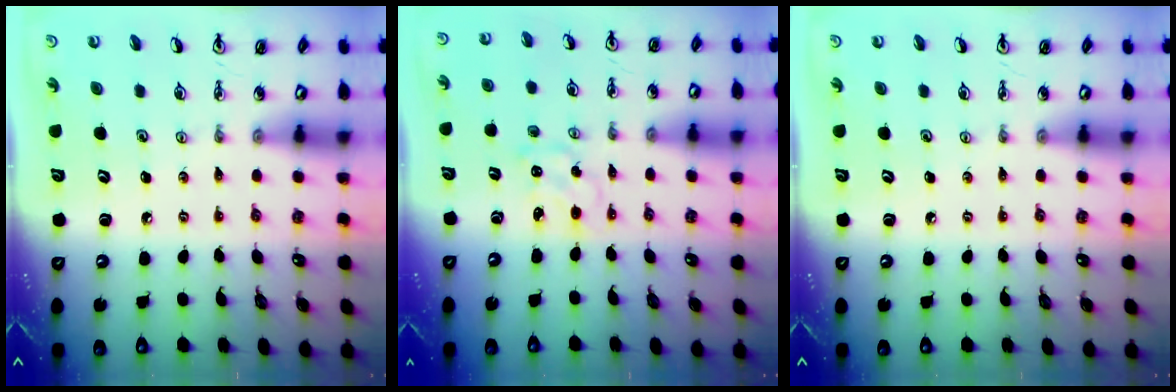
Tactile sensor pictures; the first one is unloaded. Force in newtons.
{"total": 1.4, "press": 1.4, "slide": 0.3}
{"total": 0.0}